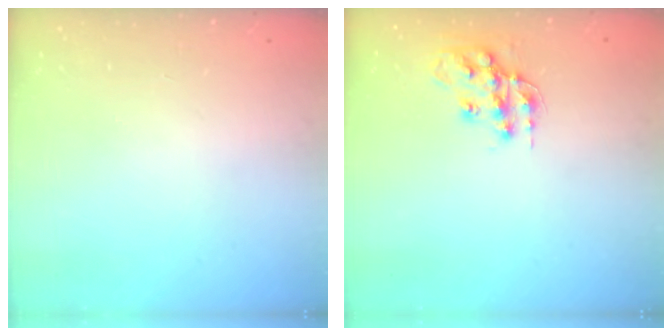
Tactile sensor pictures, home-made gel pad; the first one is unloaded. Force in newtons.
{"total": 14.0, "press": 14.0, "slide": 0.7}